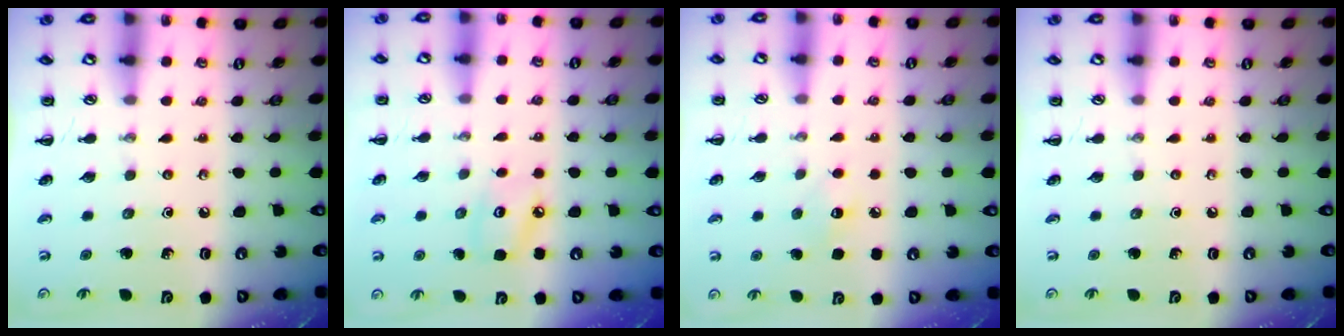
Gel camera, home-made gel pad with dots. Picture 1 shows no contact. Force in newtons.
{"total": 5.7, "press": 5.6, "slide": 1.0}
{"total": 5.8, "press": 5.7, "slide": 1.3}
{"total": 0.0}